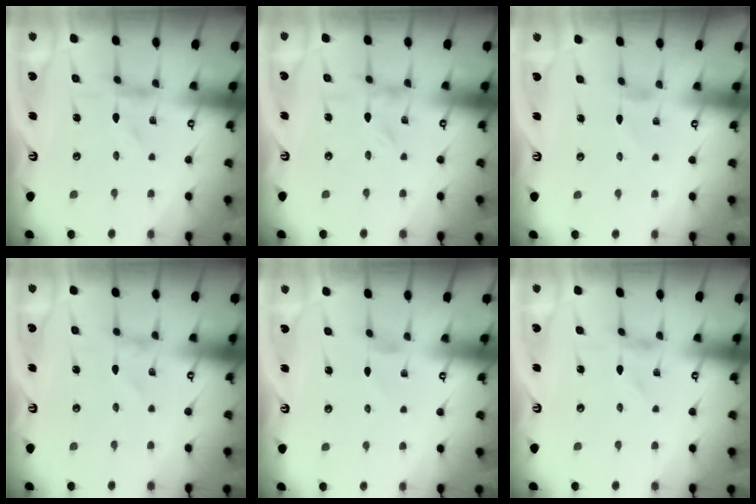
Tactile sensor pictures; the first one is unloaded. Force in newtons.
{"total": 0.0}
{"total": 0.0}
{"total": 0.7, "press": 0.6, "slide": 0.1}
{"total": 0.0}
{"total": 0.8, "press": 0.8, "slide": 0.2}